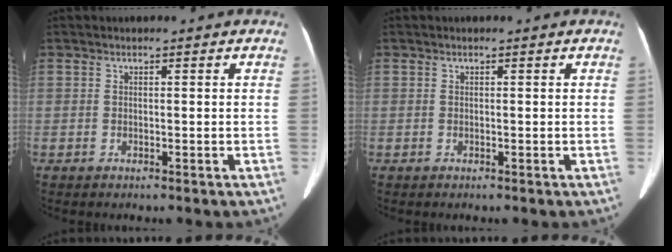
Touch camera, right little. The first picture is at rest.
{"total": 0.0}